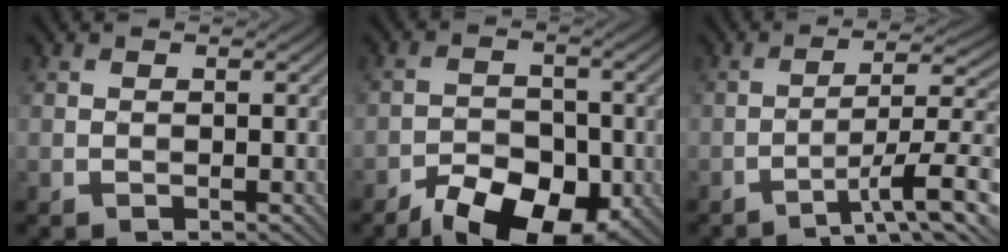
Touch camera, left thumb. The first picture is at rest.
{"total": 10.3, "force": [-6.8, 5.5, 5.5], "torque": [-0.072, -0.002, -0.106]}
{"total": 9.1, "force": [-5.2, 1.4, 7.3], "torque": [-0.115, 0.020, -0.082]}